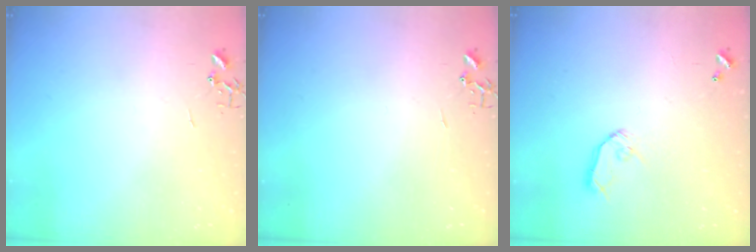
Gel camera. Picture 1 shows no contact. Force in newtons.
{"total": 0.0}
{"total": 8.0, "press": 8.0, "slide": 0.4}